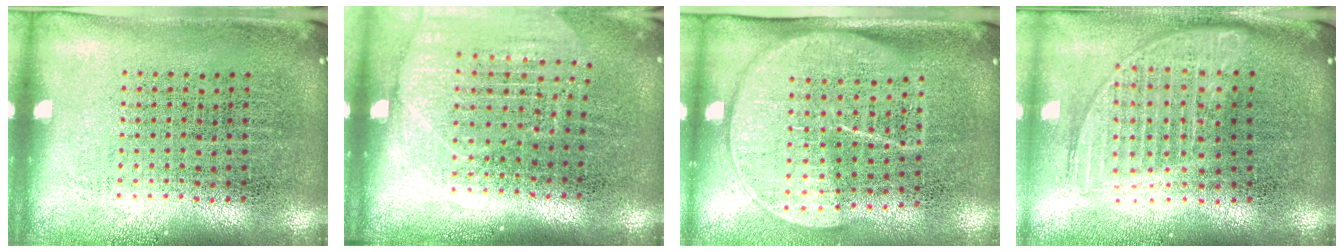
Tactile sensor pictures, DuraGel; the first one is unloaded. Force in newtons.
{"total": 1.8, "press": 1.6, "slide": 0.8}
{"total": 1.8, "press": 1.5, "slide": 1.0}
{"total": 1.8, "press": 1.5, "slide": 0.9}